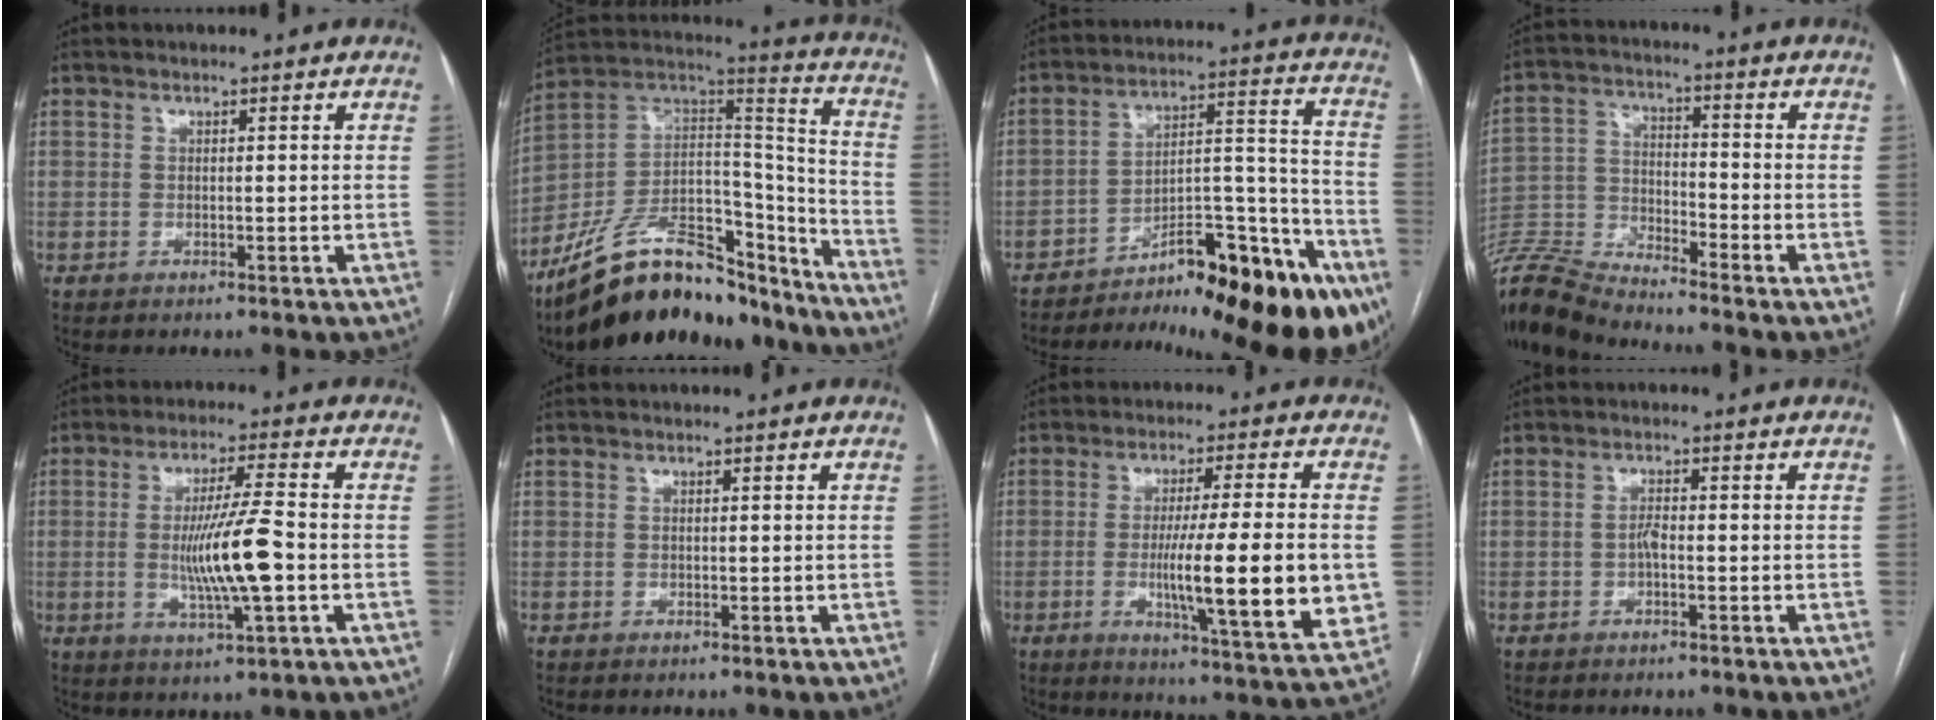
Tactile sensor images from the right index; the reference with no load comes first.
{"total": 25.2, "force": [-20.0, 9.2, 12.4], "torque": [-0.202, 0.035, -0.333]}
{"total": 23.7, "force": [-16.8, 5.2, 15.9], "torque": [-0.153, 0.031, -0.241]}
{"total": 10.8, "force": [-10.6, -0.4, 1.8], "torque": [-0.042, 0.008, -0.210]}
{"total": 10.1, "force": [-1.4, 0.1, 10.0], "torque": [-0.187, -0.009, -0.027]}
{"total": 0.0}
{"total": 16.5, "force": [-1.8, 0.6, 16.3], "torque": [-0.243, -0.025, -0.028]}
{"total": 1.5, "force": [-0.6, 0.4, 1.3], "torque": [-0.024, 0.003, -0.011]}